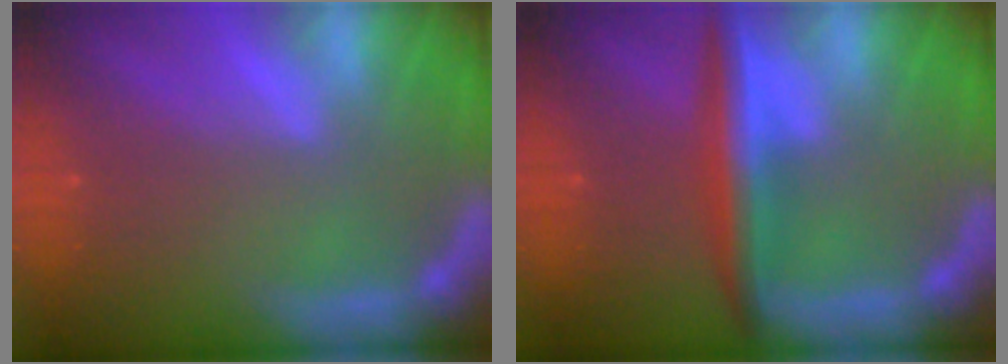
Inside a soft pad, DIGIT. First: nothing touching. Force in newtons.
{"total": 5.0}